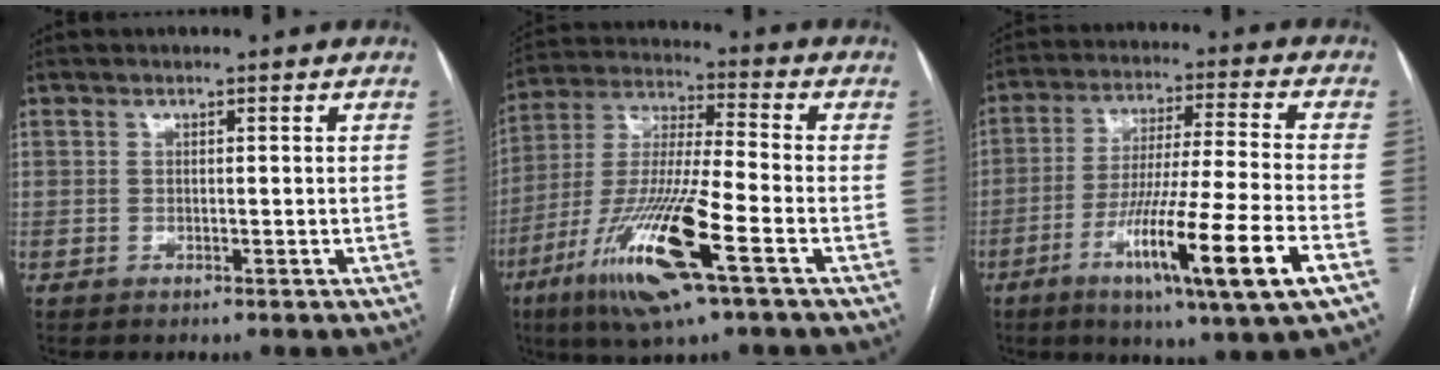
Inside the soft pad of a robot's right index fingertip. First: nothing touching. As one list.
[{"total": 17.7, "force": [-8.0, 1.1, 15.7], "torque": [-0.336, -0.029, -0.151]}, {"total": 17.5, "force": [-7.5, -0.9, 15.9], "torque": [-0.285, -0.032, -0.128]}]